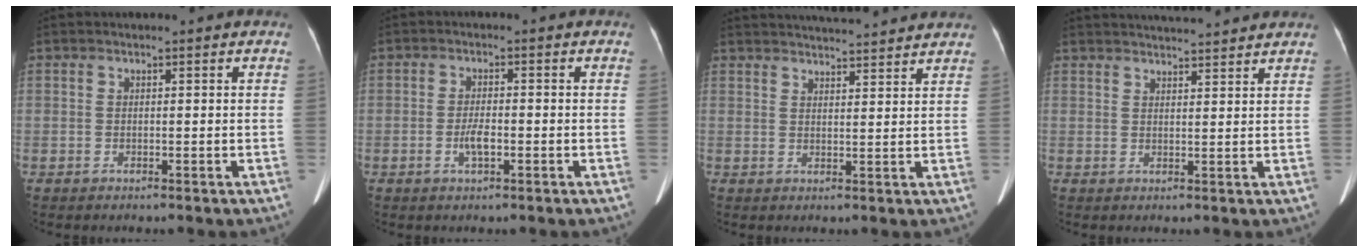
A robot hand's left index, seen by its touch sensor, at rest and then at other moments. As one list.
[{"total": 2.8, "force": [-1.0, 0.8, 2.5], "torque": [-0.052, 0.001, -0.018]}, {"total": 11.6, "force": [10.9, 0.9, 3.6], "torque": [-0.059, 0.018, 0.144]}, {"total": 9.2, "force": [8.7, 0.5, 2.9], "torque": [-0.047, 0.022, 0.115]}]